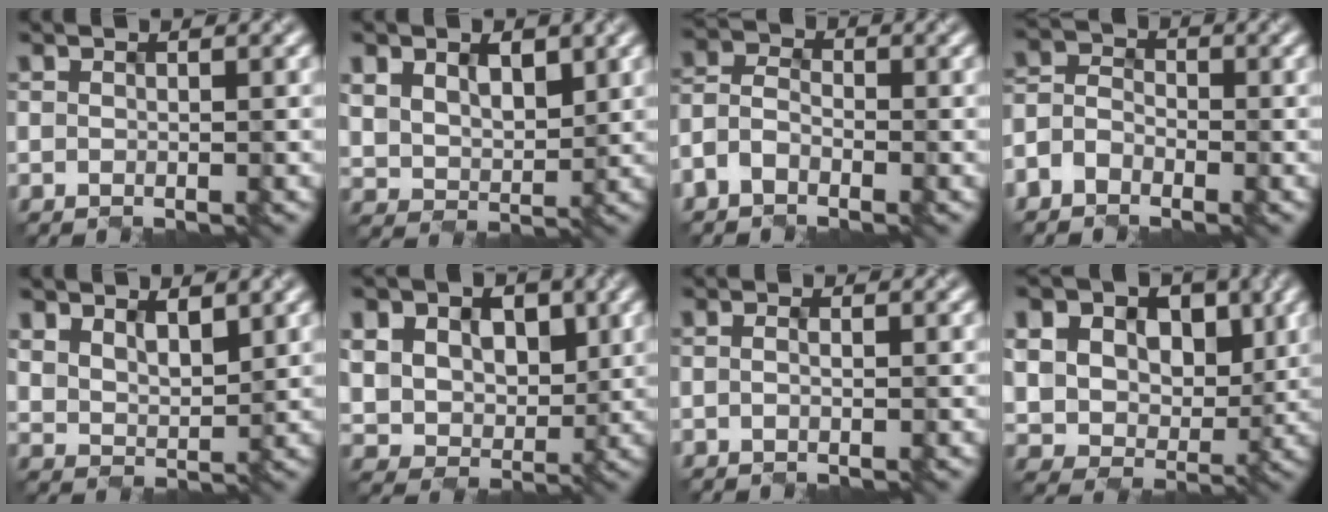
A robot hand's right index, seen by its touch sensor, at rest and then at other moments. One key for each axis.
{"total": 4.8, "fx": 1.6, "fy": 3.6, "fz": 2.9, "tx": -0.060, "ty": -0.005, "tz": 0.022}
{"total": 2.9, "fx": -1.9, "fy": 1.7, "fz": 1.4, "tx": -0.029, "ty": 0.007, "tz": -0.047}
{"total": 2.8, "fx": -1.8, "fy": 1.8, "fz": 1.1, "tx": -0.017, "ty": 0.004, "tz": -0.046}
{"total": 3.2, "fx": 1.7, "fy": 2.1, "fz": 1.7, "tx": -0.042, "ty": -0.010, "tz": 0.032}
{"total": 11.1, "fx": 3.8, "fy": 8.7, "fz": 5.7, "tx": -0.107, "ty": 0.020, "tz": 0.062}
{"total": 1.0, "fx": 0.0, "fy": 0.6, "fz": 0.8, "tx": -0.009, "ty": -0.001, "tz": -0.006}
{"total": 13.8, "fx": 5.2, "fy": 10.6, "fz": 7.1, "tx": -0.146, "ty": 0.022, "tz": 0.095}